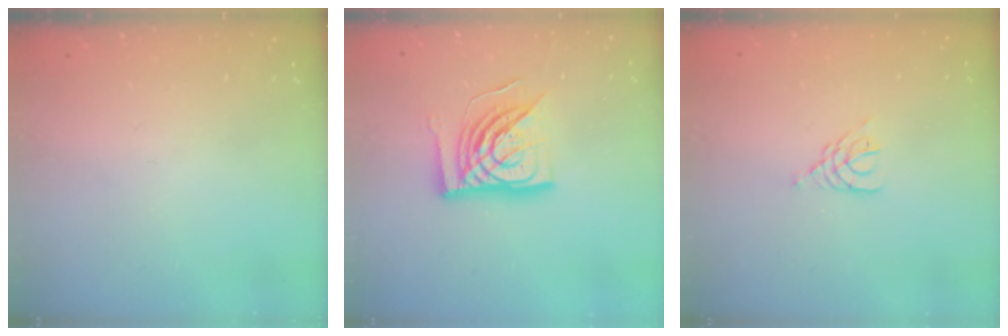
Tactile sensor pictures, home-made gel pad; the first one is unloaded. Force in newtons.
{"total": 15.9, "press": 15.8, "slide": 1.9}
{"total": 3.1, "press": 3.0, "slide": 0.5}